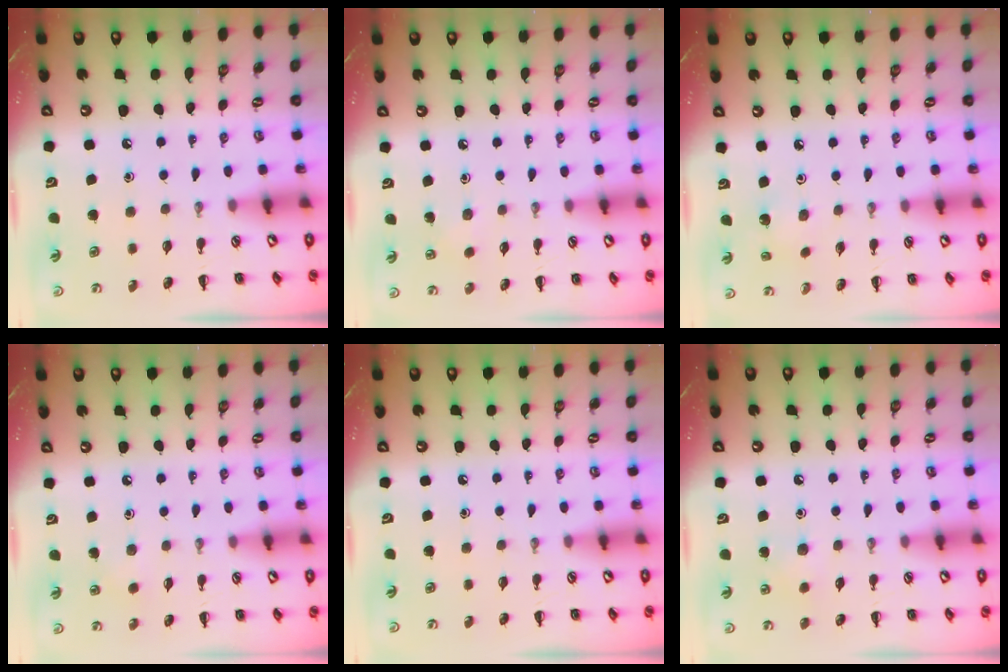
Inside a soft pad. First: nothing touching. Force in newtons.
{"total": 3.0, "press": 2.9, "slide": 0.9}
{"total": 2.7, "press": 2.5, "slide": 0.9}
{"total": 2.0, "press": 1.9, "slide": 0.7}
{"total": 0.0}
{"total": 6.8, "press": 6.6, "slide": 1.9}